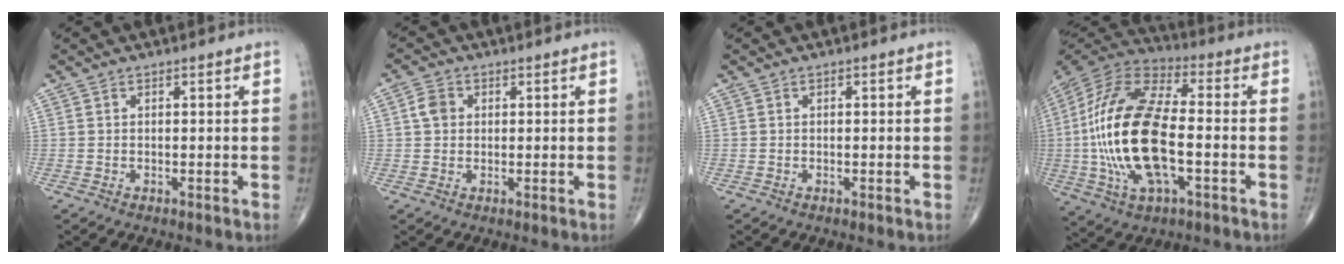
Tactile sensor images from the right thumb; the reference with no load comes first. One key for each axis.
{"total": 3.3, "fx": 0.6, "fy": 2.8, "fz": 1.7, "tx": -0.027, "ty": 0.005, "tz": 0.007}
{"total": 0.0}
{"total": 23.8, "fx": -3.0, "fy": 10.7, "fz": 21.0, "tx": -0.450, "ty": 0.017, "tz": -0.053}